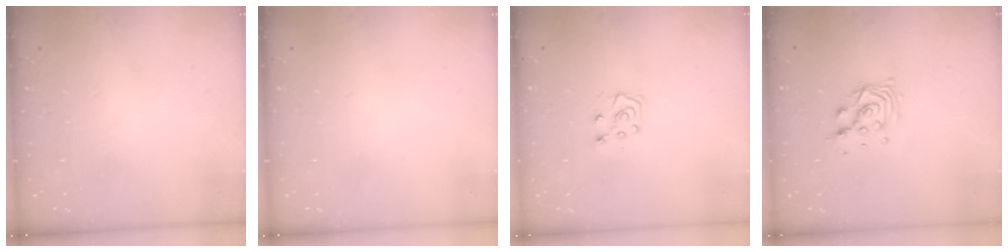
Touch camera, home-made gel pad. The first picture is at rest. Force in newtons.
{"total": 0.0}
{"total": 5.8, "press": 5.8, "slide": 0.8}
{"total": 8.2, "press": 8.1, "slide": 0.5}